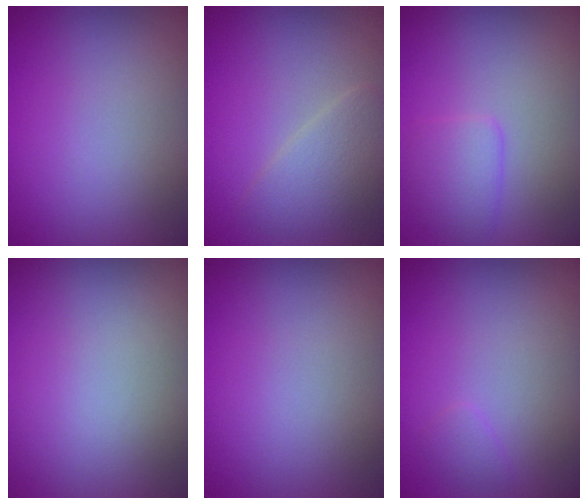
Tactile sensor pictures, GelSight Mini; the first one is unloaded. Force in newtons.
{"total": 3.1, "press": 3.1, "slide": 0.0}
{"total": 2.0, "press": 2.0, "slide": 0.1}
{"total": 0.0}
{"total": 0.0}
{"total": 0.8, "press": 0.8, "slide": 0.1}